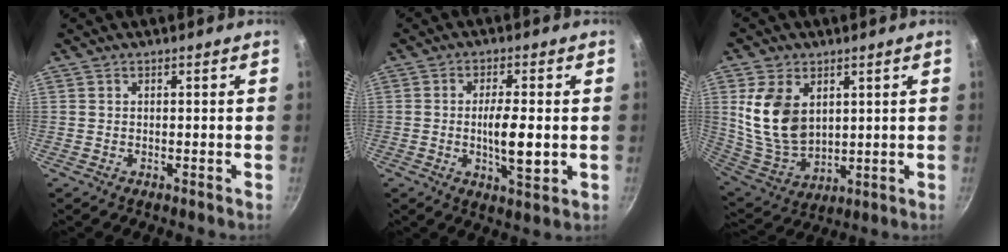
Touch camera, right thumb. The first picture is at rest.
{"total": 7.8, "force": [-0.7, 2.3, 7.4], "torque": [-0.129, -0.002, -0.011]}
{"total": 13.7, "force": [3.6, 9.2, 9.5], "torque": [-0.167, -0.028, 0.088]}